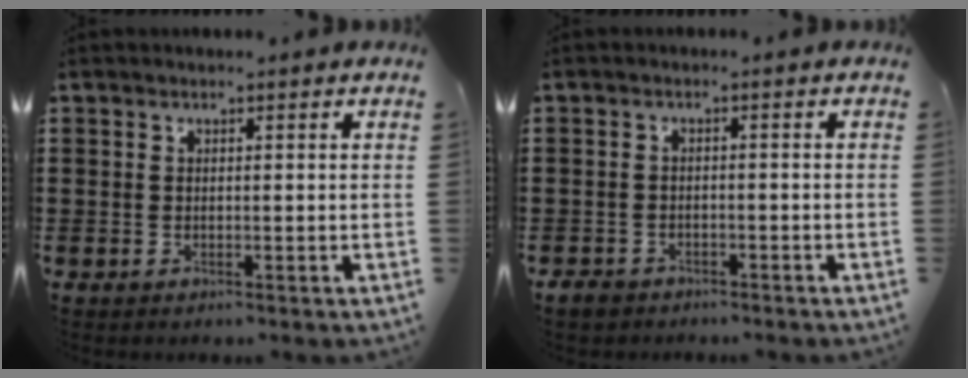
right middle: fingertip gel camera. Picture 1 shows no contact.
{"total": 1.7, "force": [-1.5, 0.6, 0.3], "torque": [-0.013, -0.001, -0.032]}